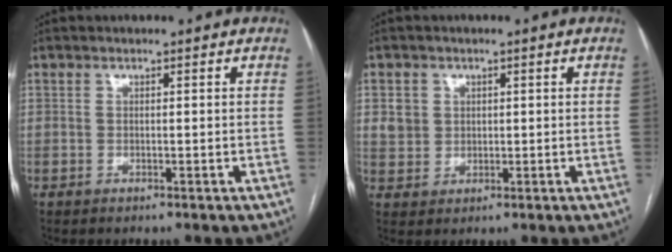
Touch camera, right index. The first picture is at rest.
{"total": 3.5, "force": [1.2, 3.2, 0.7], "torque": [-0.014, 0.009, 0.029]}